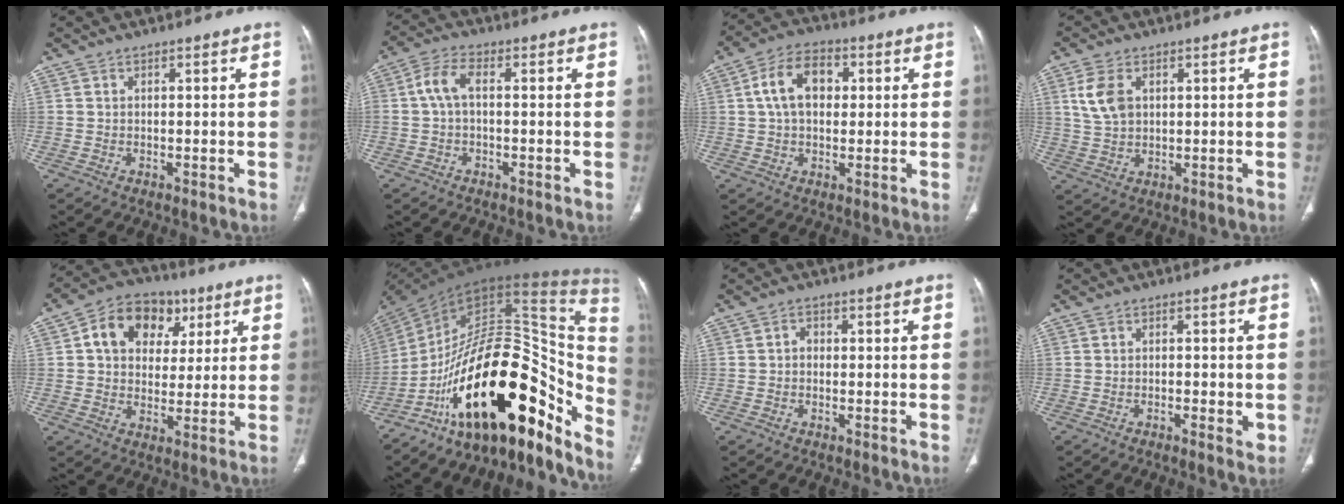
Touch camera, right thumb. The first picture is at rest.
{"total": 5.2, "force": [0.0, 2.6, 4.5], "torque": [-0.098, 0.016, -0.010]}
{"total": 9.9, "force": [1.8, 6.5, 7.2], "torque": [-0.116, 0.018, 0.028]}
{"total": 6.9, "force": [2.2, 4.4, 4.7], "torque": [-0.095, -0.001, 0.049]}
{"total": 13.5, "force": [4.6, 10.4, 7.3], "torque": [-0.081, 0.006, 0.068]}
{"total": 34.9, "force": [-17.5, 14.8, 26.4], "torque": [-0.308, 0.099, -0.273]}
{"total": 0.7, "force": [0.0, 0.6, 0.4], "torque": [-0.004, 0.002, -0.003]}
{"total": 2.8, "force": [-0.7, 1.0, 2.5], "torque": [-0.036, -0.002, -0.011]}